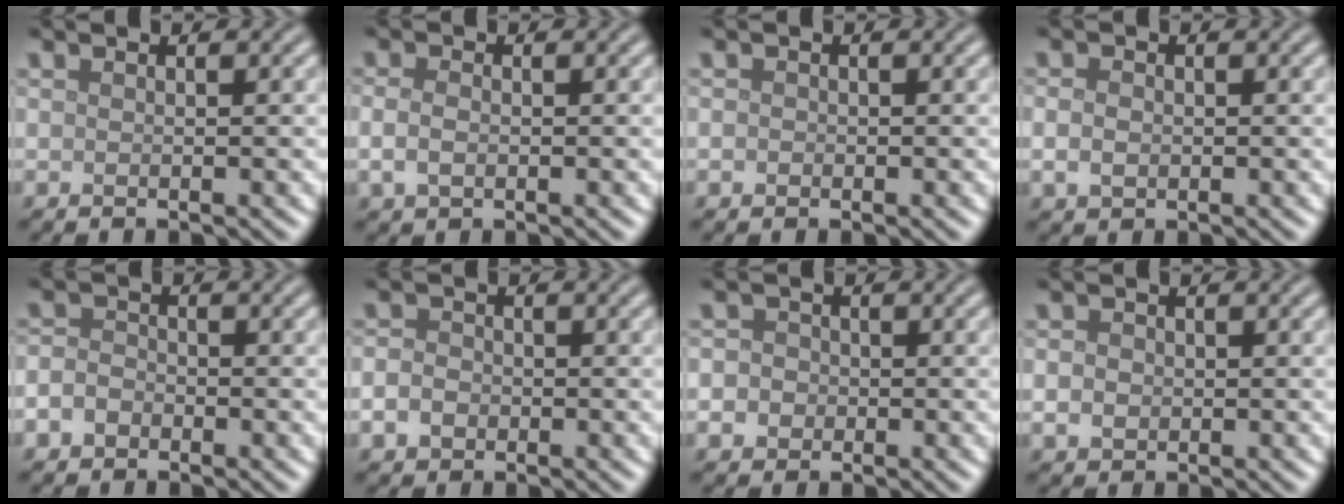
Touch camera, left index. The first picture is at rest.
{"total": 1.9, "force": [-0.2, 1.3, 1.3], "torque": [-0.031, -0.001, -0.006]}
{"total": 0.6, "force": [-0.2, 0.6, 0.2], "torque": [-0.001, -0.003, -0.004]}
{"total": 1.8, "force": [-0.1, 1.4, 1.2], "torque": [-0.024, 0.000, -0.004]}
{"total": 2.2, "force": [-1.0, 1.7, 0.9], "torque": [-0.012, 0.001, -0.026]}
{"total": 2.6, "force": [-0.7, 2.2, 1.2], "torque": [-0.012, -0.001, -0.016]}
{"total": 3.6, "force": [-0.3, 3.3, 1.3], "torque": [0.001, 0.019, -0.035]}
{"total": 1.8, "force": [-0.1, 1.6, 0.9], "torque": [-0.015, -0.002, -0.006]}